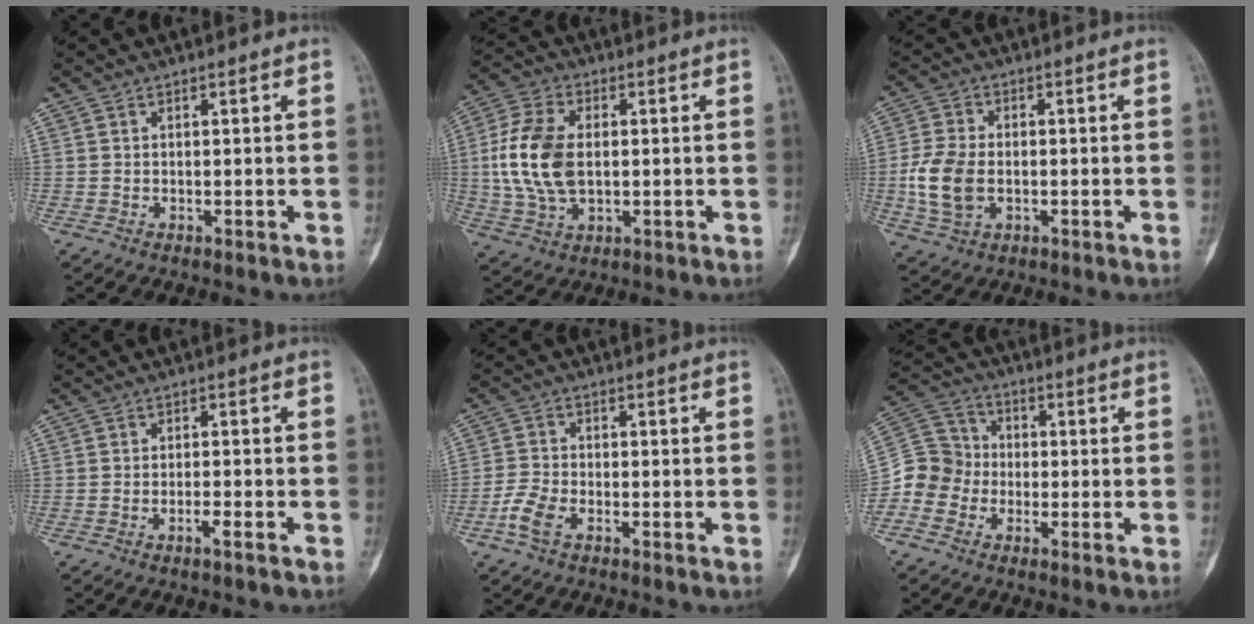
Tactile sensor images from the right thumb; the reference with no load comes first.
{"total": 13.6, "force": [0.5, 8.4, 10.7], "torque": [-0.219, 0.006, 0.009]}
{"total": 8.9, "force": [-1.4, 5.7, 6.6], "torque": [-0.141, 0.003, -0.027]}
{"total": 2.0, "force": [-1.2, 0.3, 1.5], "torque": [-0.032, 0.007, -0.022]}
{"total": 4.5, "force": [-2.5, 2.2, 3.0], "torque": [-0.070, 0.012, -0.055]}
{"total": 9.1, "force": [-3.6, 8.0, 2.4], "torque": [-0.028, 0.044, -0.080]}